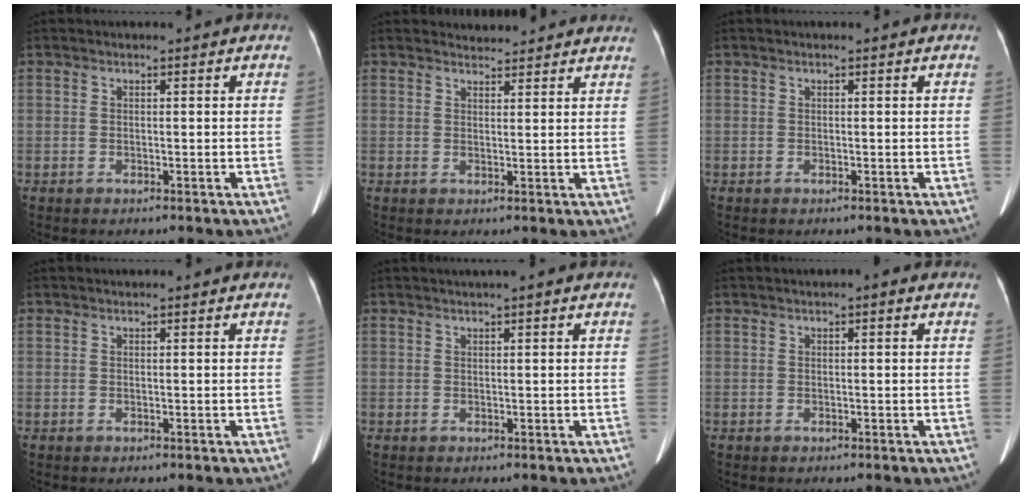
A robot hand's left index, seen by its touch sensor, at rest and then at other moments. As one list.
[{"total": 4.7, "force": [4.6, 0.9, 0.2], "torque": [-0.002, 0.015, 0.046]}, {"total": 0.0}, {"total": 0.0}, {"total": 1.4, "force": [0.8, 0.2, 1.2], "torque": [-0.022, 0.013, 0.010]}, {"total": 0.9, "force": [0.2, 0.4, 0.8], "torque": [-0.007, 0.005, -0.003]}]